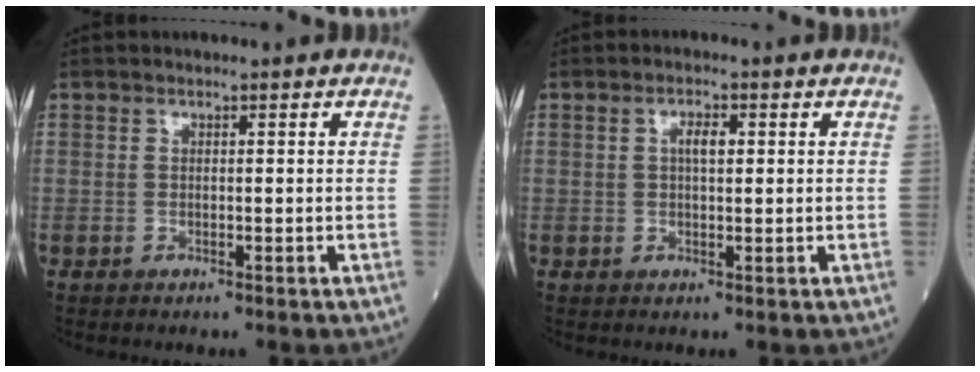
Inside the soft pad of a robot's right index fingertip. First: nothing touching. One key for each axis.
{"total": 2.4, "fx": 0.5, "fy": 0.8, "fz": 2.2, "tx": -0.039, "ty": 0.004, "tz": 0.008}